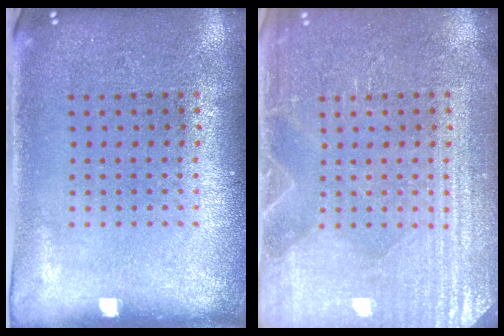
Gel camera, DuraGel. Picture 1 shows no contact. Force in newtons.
{"total": 4.2, "press": 4.1, "slide": 0.6}